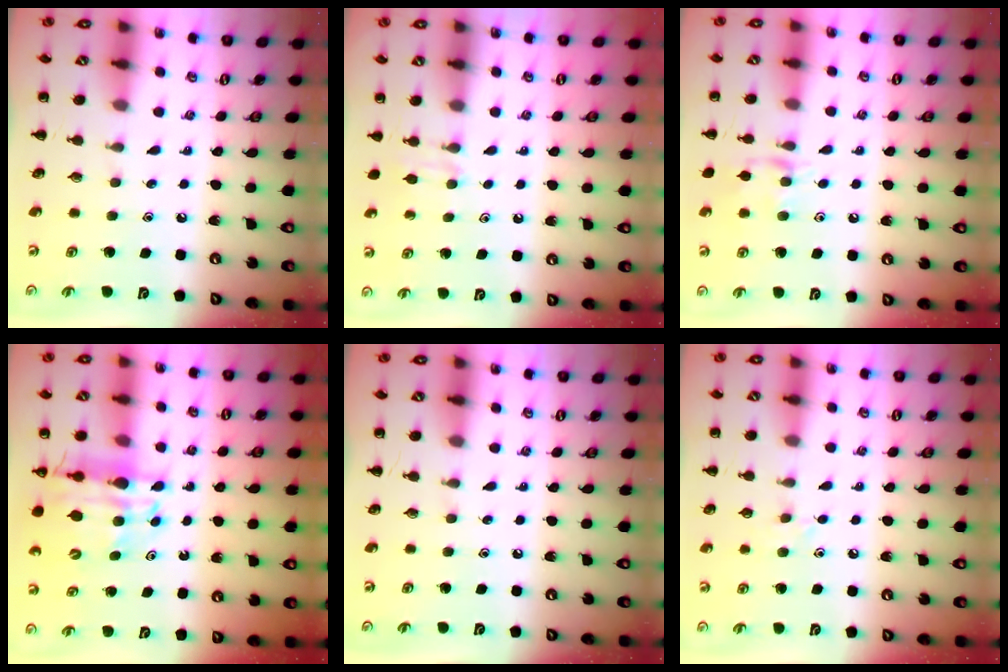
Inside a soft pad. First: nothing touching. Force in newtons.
{"total": 4.4, "press": 4.2, "slide": 1.4}
{"total": 8.8, "press": 8.8, "slide": 0.8}
{"total": 13.5, "press": 12.9, "slide": 3.9}
{"total": 0.0}
{"total": 4.9, "press": 4.6, "slide": 1.5}